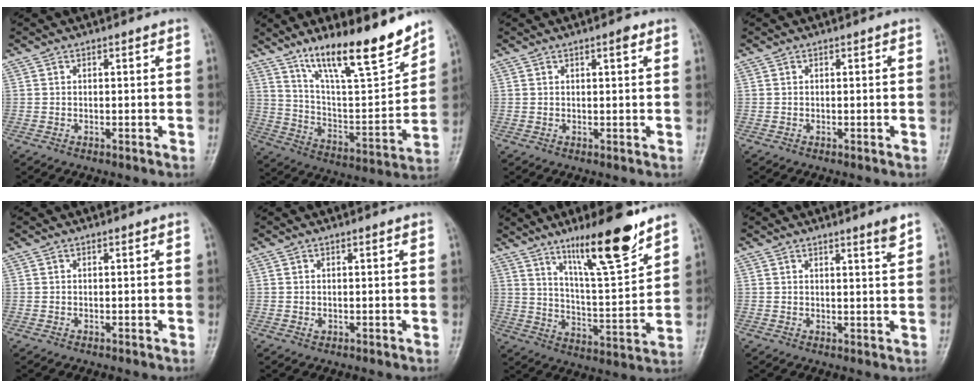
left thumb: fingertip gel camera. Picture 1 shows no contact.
{"total": 19.3, "force": [14.2, 4.1, 12.5], "torque": [-0.167, -0.084, 0.246]}
{"total": 1.8, "force": [1.0, 0.4, 1.4], "torque": [-0.019, -0.003, 0.015]}
{"total": 0.0}
{"total": 0.0}
{"total": 0.8, "force": [0.2, 0.4, 0.7], "torque": [-0.009, 0.000, 0.008]}
{"total": 16.0, "force": [11.0, 2.8, 11.3], "torque": [-0.164, -0.072, 0.189]}
{"total": 2.7, "force": [2.0, -0.2, 1.8], "torque": [-0.022, -0.020, 0.031]}